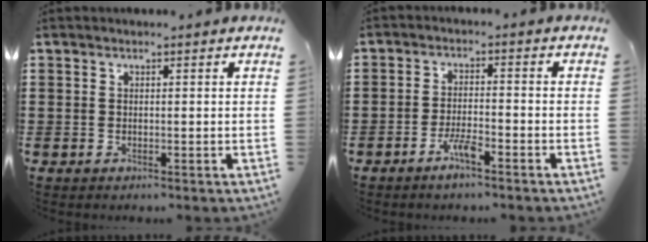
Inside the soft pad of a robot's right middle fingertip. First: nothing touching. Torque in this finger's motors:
{"motor_torque": [2.14, 0.00, 0.04, 0.00]}